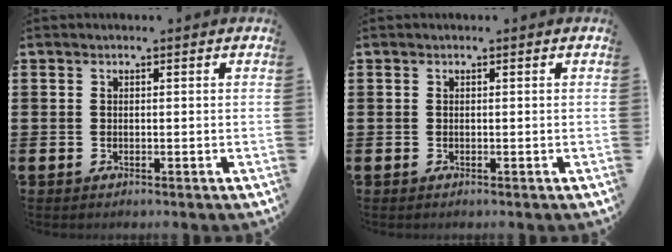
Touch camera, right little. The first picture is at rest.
{"total": 0.0}